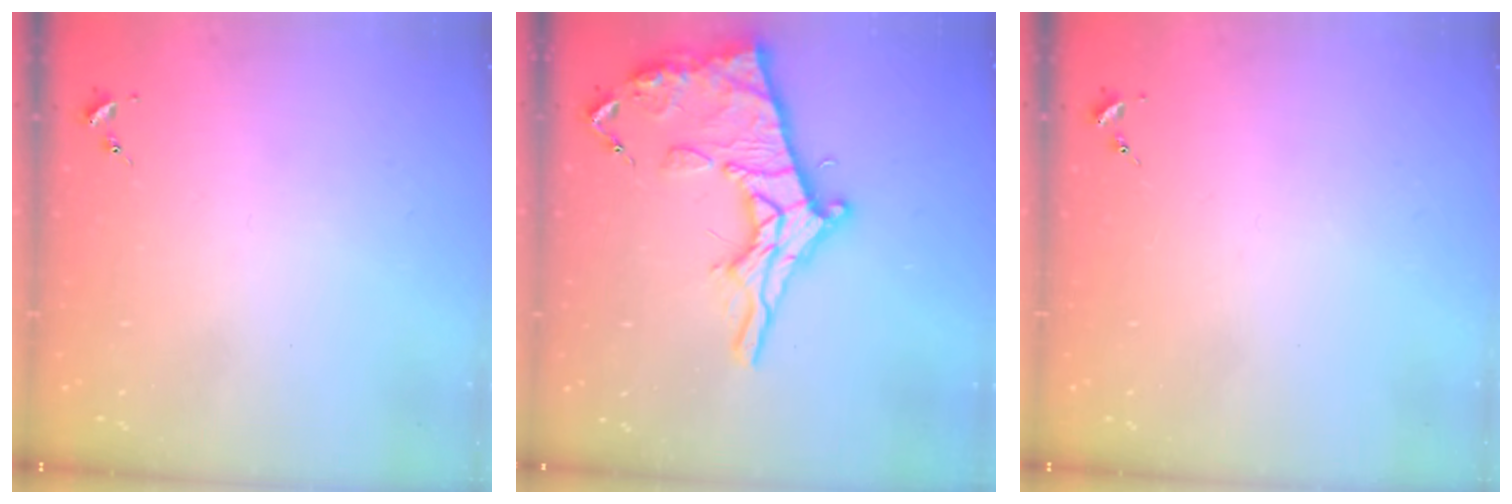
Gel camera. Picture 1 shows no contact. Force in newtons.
{"total": 21.2, "press": 21.2, "slide": 1.8}
{"total": 0.0}